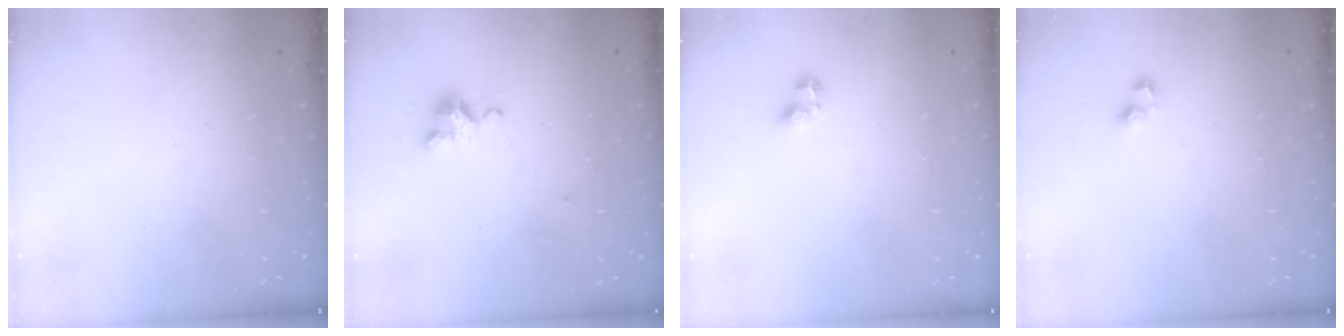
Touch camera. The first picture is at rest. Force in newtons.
{"total": 2.9, "press": 2.9, "slide": 0.3}
{"total": 4.0, "press": 3.9, "slide": 0.5}
{"total": 2.7, "press": 2.6, "slide": 0.6}